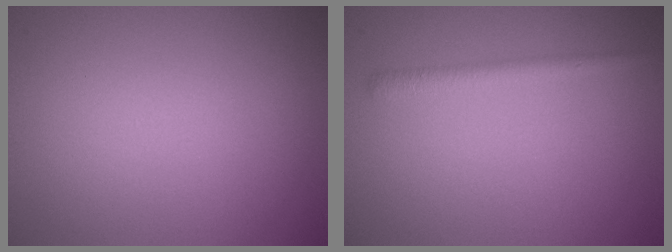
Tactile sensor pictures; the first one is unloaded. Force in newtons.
{"total": 1.5, "press": 1.5, "slide": 0.1}